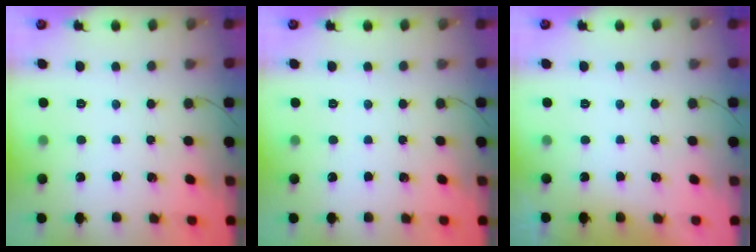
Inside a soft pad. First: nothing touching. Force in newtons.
{"total": 0.0}
{"total": 0.0}